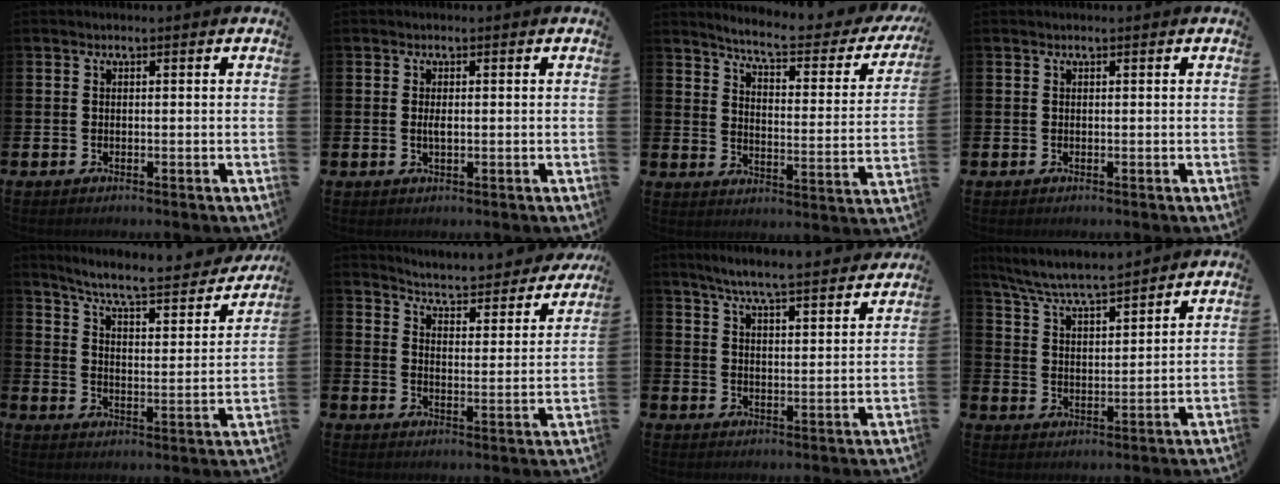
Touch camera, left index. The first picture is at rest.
{"total": 1.2, "force": [0.1, 0.4, 1.1], "torque": [-0.020, 0.001, -0.001]}
{"total": 6.1, "force": [5.4, 0.8, 2.7], "torque": [-0.071, -0.039, 0.083]}
{"total": 0.0}
{"total": 7.4, "force": [6.7, 1.0, 3.0], "torque": [-0.081, -0.049, 0.107]}
{"total": 4.8, "force": [4.7, 0.3, 0.9], "torque": [-0.036, -0.048, 0.072]}
{"total": 6.7, "force": [6.4, 0.0, 2.0], "torque": [-0.054, -0.041, 0.111]}
{"total": 6.7, "force": [6.5, 0.3, 1.8], "torque": [-0.064, -0.039, 0.113]}